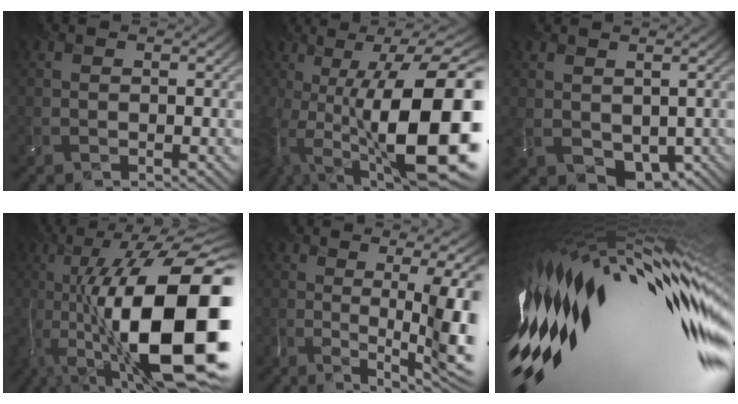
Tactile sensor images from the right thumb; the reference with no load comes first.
{"total": 18.6, "force": [-3.2, 6.2, 17.2], "torque": [-0.242, 0.000, -0.058]}
{"total": 5.6, "force": [-0.1, 4.3, 3.7], "torque": [-0.087, -0.024, 0.011]}
{"total": 21.1, "force": [-3.8, 7.6, 19.3], "torque": [-0.316, -0.004, -0.059]}
{"total": 12.0, "force": [-2.3, 2.9, 11.4], "torque": [-0.123, -0.005, -0.030]}
{"total": 21.3, "force": [-0.7, 6.4, 20.3], "torque": [-0.358, -0.022, -0.025]}